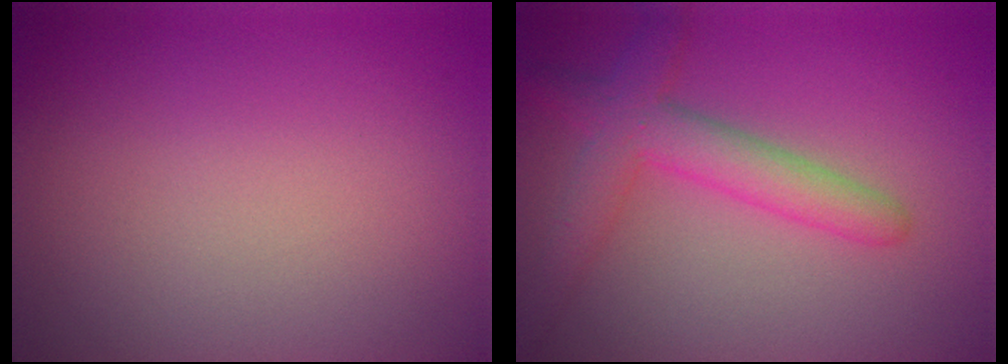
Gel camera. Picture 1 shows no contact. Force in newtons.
{"total": 4.3, "press": 4.3, "slide": 0.3}